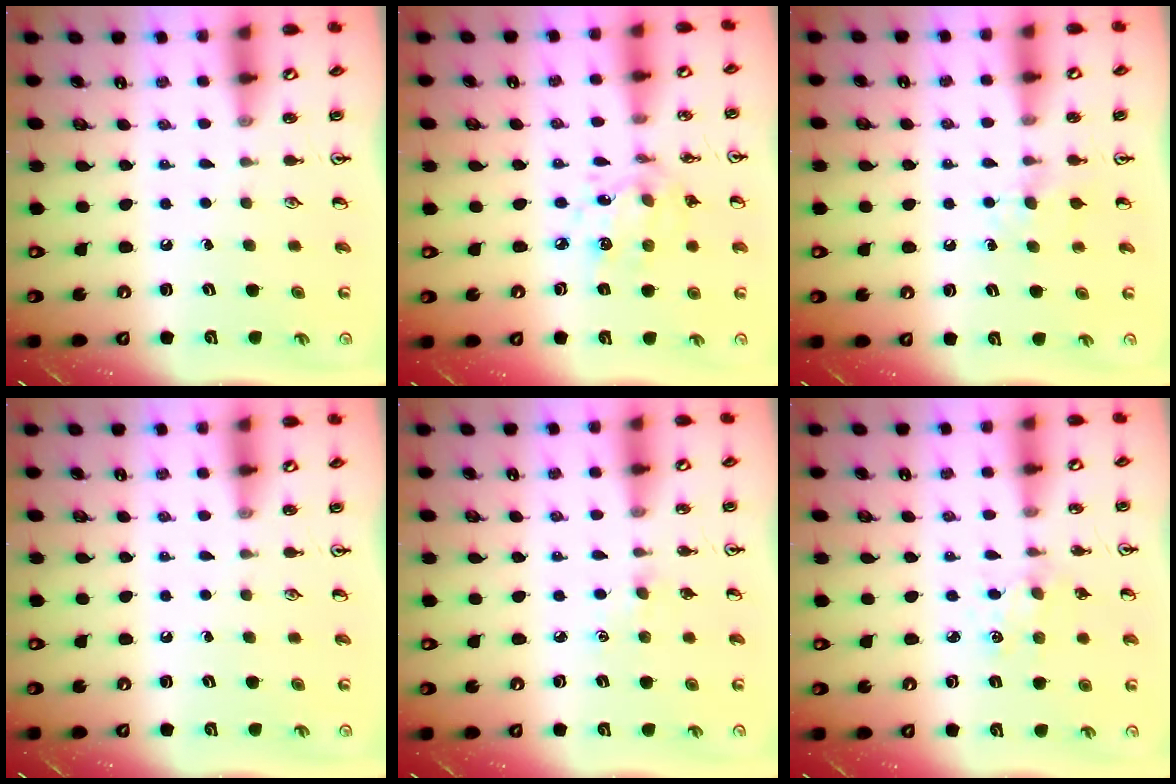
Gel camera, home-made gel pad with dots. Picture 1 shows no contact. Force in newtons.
{"total": 9.3, "press": 9.3, "slide": 0.6}
{"total": 5.0, "press": 5.0, "slide": 0.7}
{"total": 0.0}
{"total": 2.6, "press": 2.6, "slide": 0.4}
{"total": 2.2, "press": 2.2, "slide": 0.2}